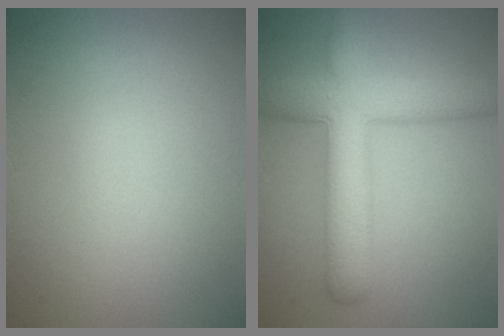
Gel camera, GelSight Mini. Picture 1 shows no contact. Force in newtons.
{"total": 7.4, "press": 7.4, "slide": 0.2}